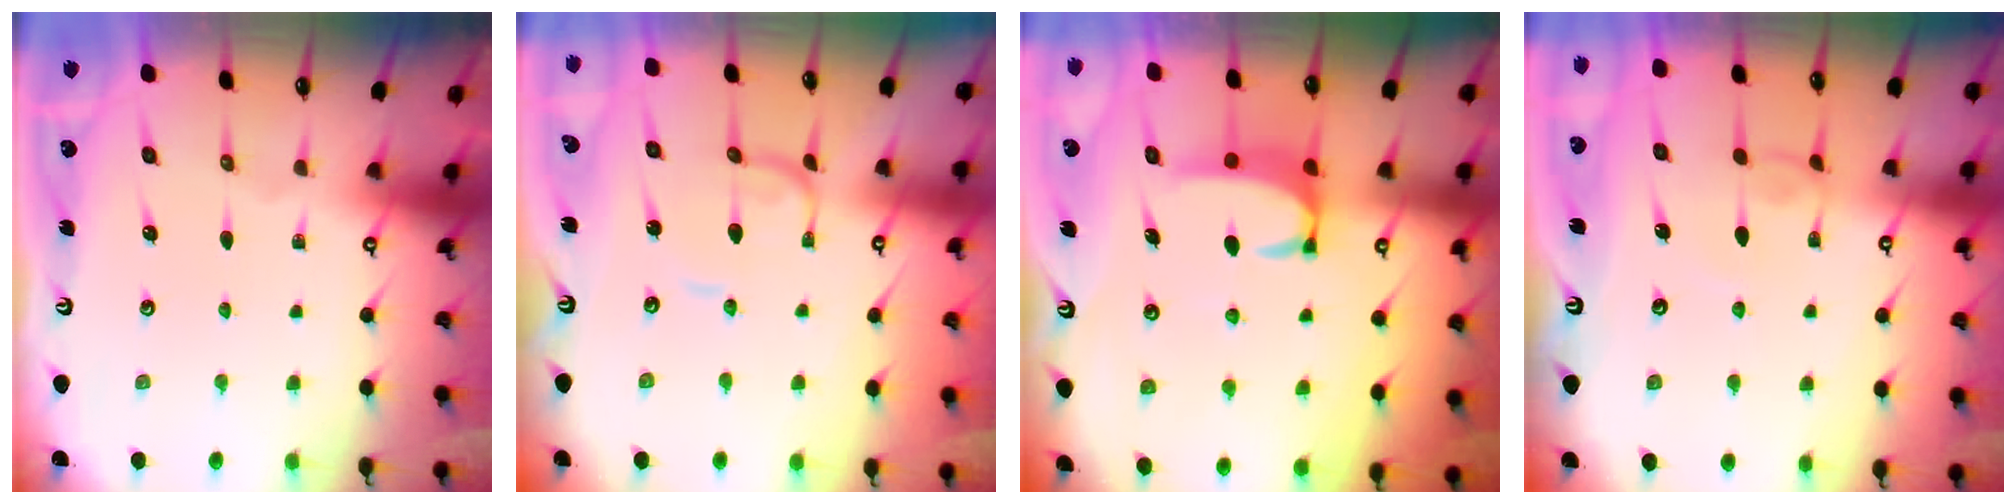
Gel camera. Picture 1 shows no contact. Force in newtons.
{"total": 1.6, "press": 1.6, "slide": 0.2}
{"total": 3.6, "press": 3.5, "slide": 0.9}
{"total": 1.2, "press": 1.1, "slide": 0.4}